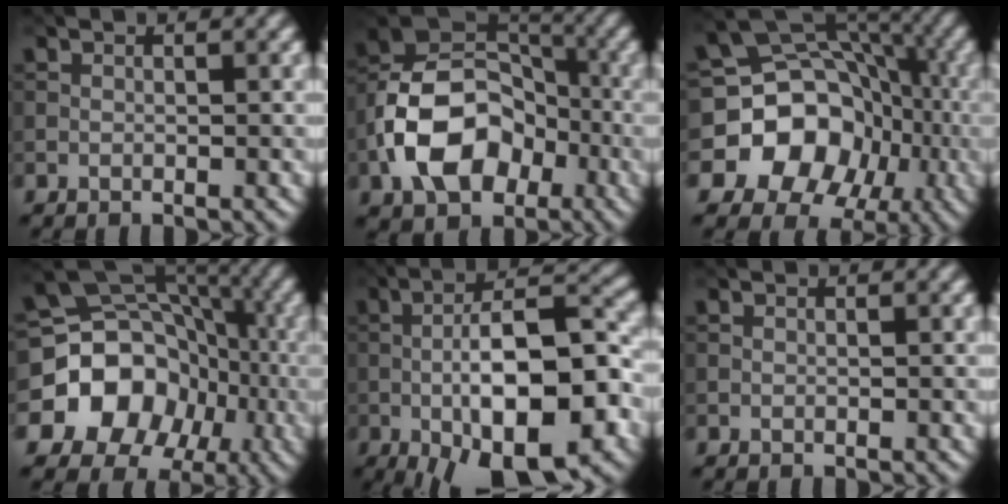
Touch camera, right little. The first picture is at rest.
{"total": 10.9, "force": [-3.6, 7.6, 7.0], "torque": [-0.131, 0.004, -0.076]}
{"total": 12.6, "force": [-3.9, 10.8, 5.3], "torque": [-0.087, 0.000, -0.097]}
{"total": 14.3, "force": [-4.6, 12.1, 5.9], "torque": [-0.109, -0.014, -0.106]}
{"total": 13.8, "force": [-4.2, 4.8, 12.2], "torque": [-0.184, 0.006, -0.068]}
{"total": 0.0}